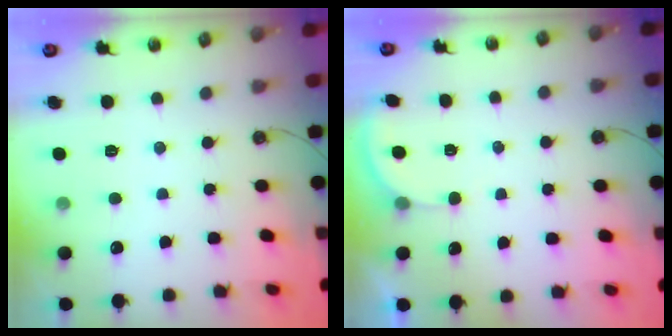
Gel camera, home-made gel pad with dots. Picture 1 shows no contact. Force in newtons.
{"total": 2.2, "press": 2.2, "slide": 0.2}